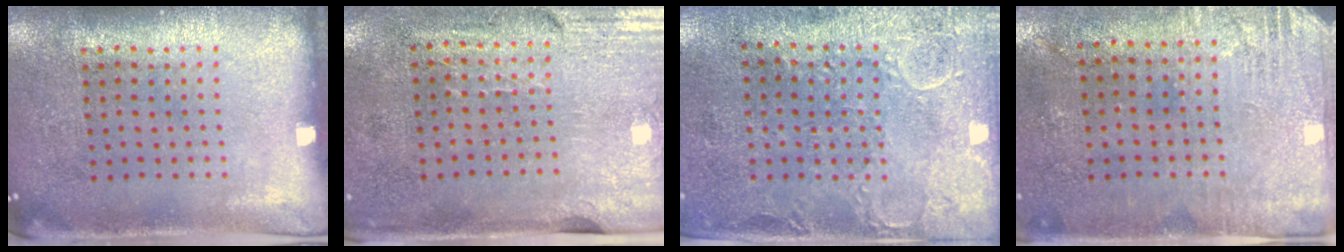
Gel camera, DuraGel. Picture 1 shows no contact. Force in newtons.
{"total": 3.0, "press": 2.5, "slide": 1.6}
{"total": 2.9, "press": 2.3, "slide": 1.7}
{"total": 2.8, "press": 2.5, "slide": 1.4}